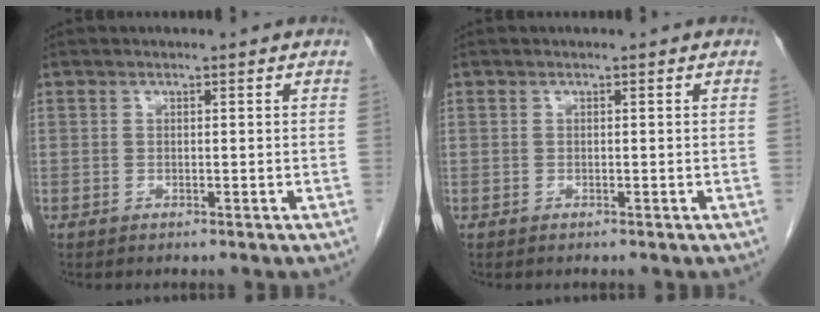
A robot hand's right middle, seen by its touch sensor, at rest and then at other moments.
{"total": 0.0}